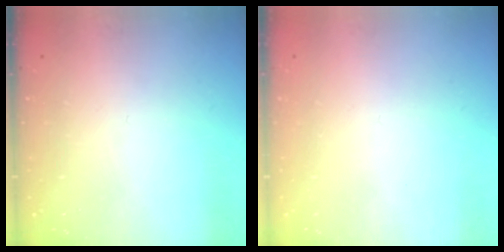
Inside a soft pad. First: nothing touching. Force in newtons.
{"total": 1.7, "press": 1.7, "slide": 0.1}